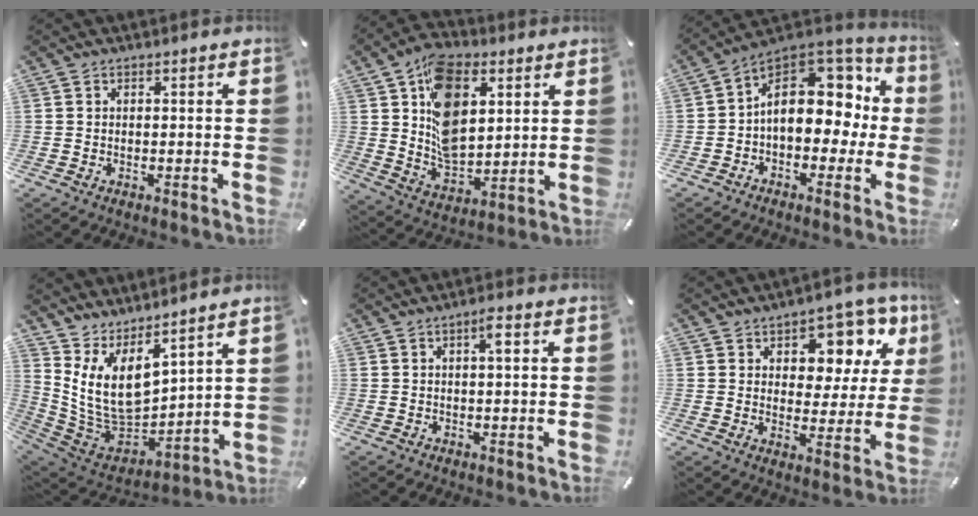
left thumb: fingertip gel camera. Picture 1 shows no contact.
{"total": 15.7, "force": [5.6, 10.2, 10.5], "torque": [-0.201, -0.010, 0.104]}
{"total": 14.7, "force": [2.7, 10.5, 9.9], "torque": [-0.149, -0.018, 0.049]}
{"total": 12.2, "force": [5.1, 7.5, 8.1], "torque": [-0.185, -0.068, 0.106]}
{"total": 2.7, "force": [0.4, 0.4, 2.6], "torque": [-0.052, 0.007, 0.004]}
{"total": 11.8, "force": [6.8, 7.5, 6.1], "torque": [-0.071, -0.052, 0.115]}